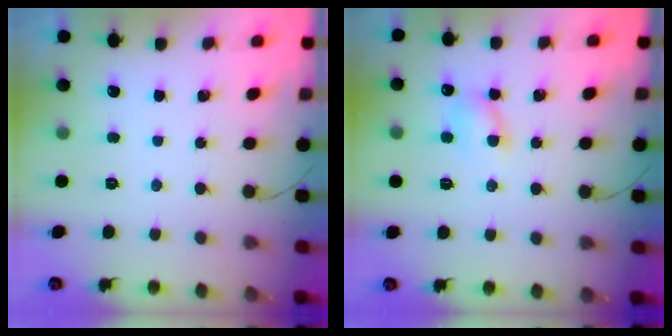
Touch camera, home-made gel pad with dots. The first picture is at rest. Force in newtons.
{"total": 6.2, "press": 6.2, "slide": 0.6}